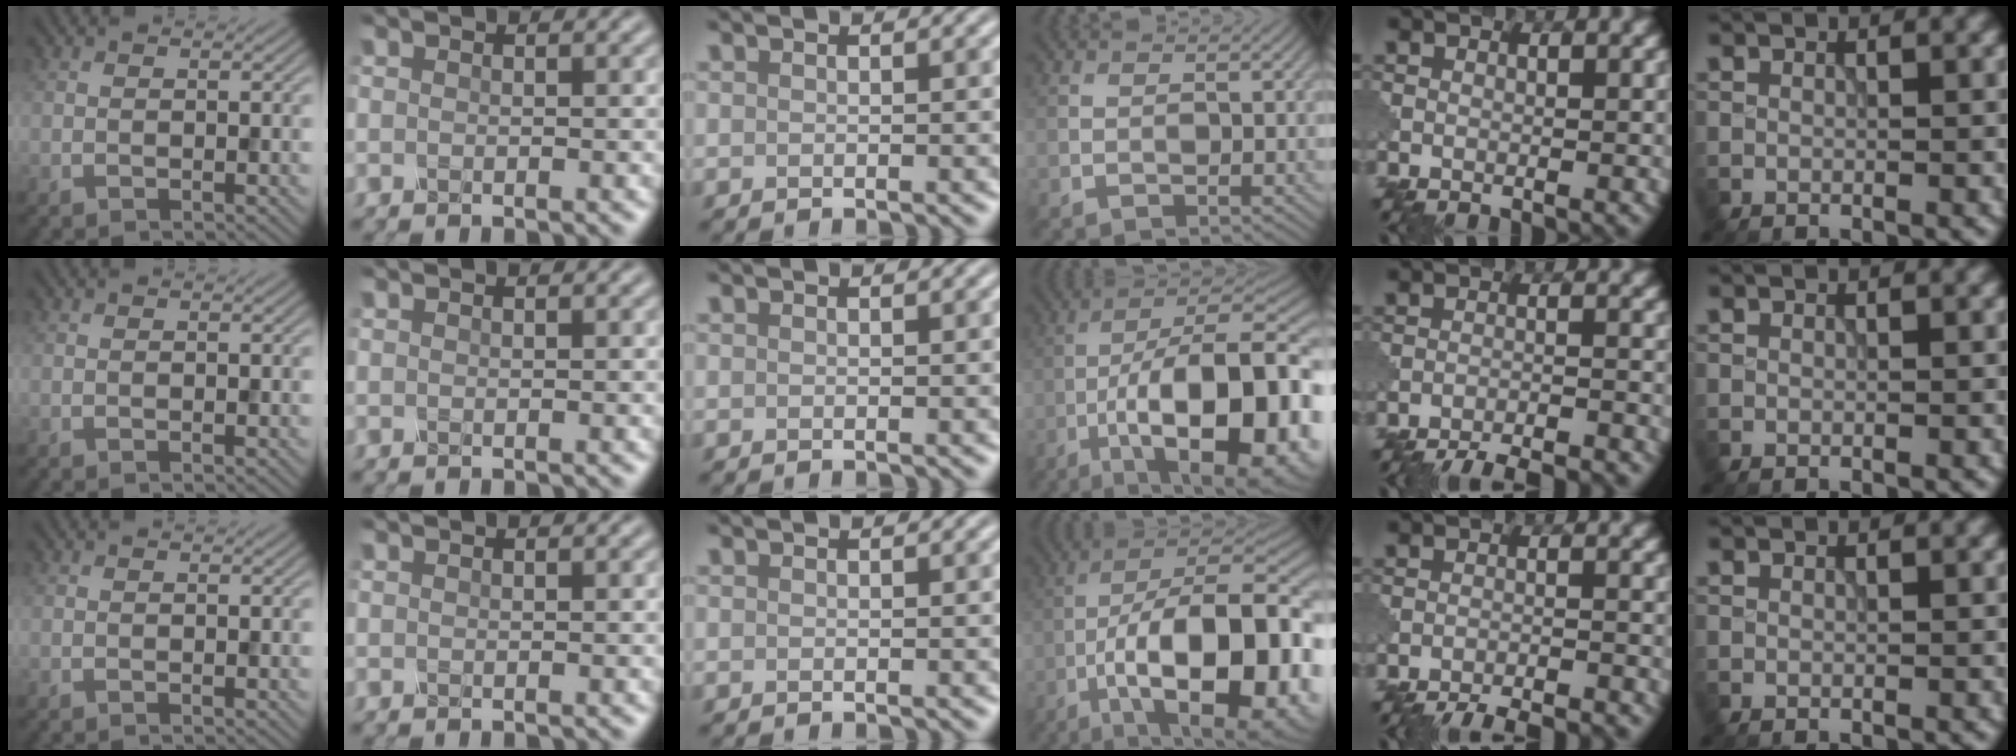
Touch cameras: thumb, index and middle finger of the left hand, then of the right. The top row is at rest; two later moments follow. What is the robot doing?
{"motion": "shake", "object": "sieve"}